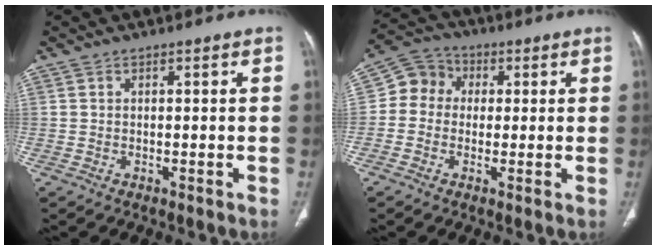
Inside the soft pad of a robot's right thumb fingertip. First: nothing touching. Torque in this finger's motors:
{"motor_torque": [-0.15, 0.03, -0.01, 0.02, -0.01]}